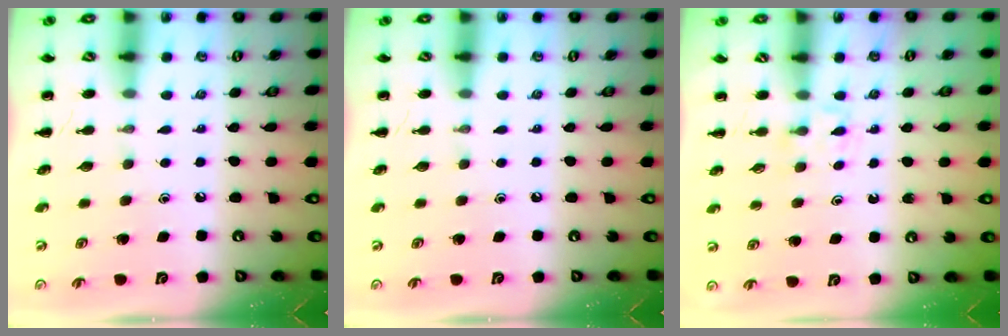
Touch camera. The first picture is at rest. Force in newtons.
{"total": 0.0}
{"total": 2.9, "press": 2.7, "slide": 1.1}